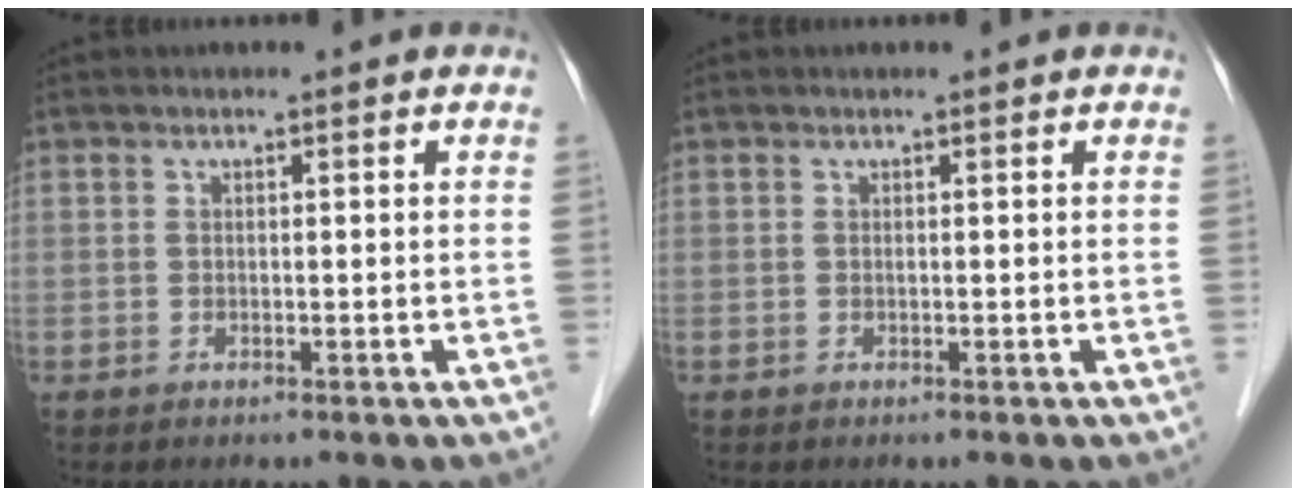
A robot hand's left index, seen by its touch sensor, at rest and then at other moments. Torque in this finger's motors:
{"motor_torque": [0.24, -0.01, -0.01, -0.01]}